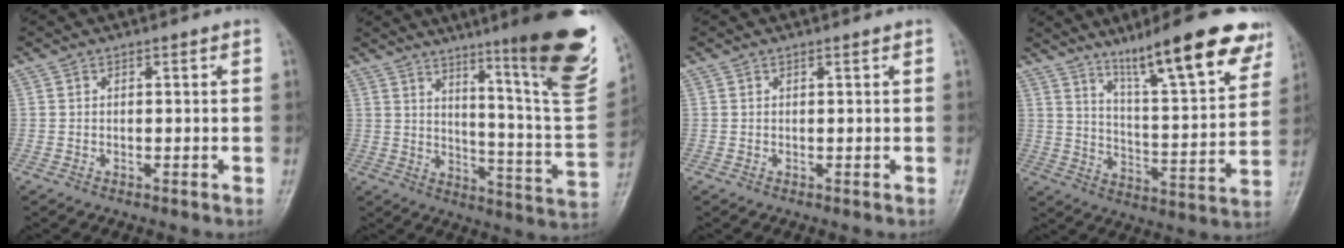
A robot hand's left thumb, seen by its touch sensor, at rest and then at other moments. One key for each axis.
{"total": 23.2, "fx": 13.6, "fy": 2.3, "fz": 18.6, "tx": -0.227, "ty": -0.077, "tz": 0.198}
{"total": 0.0}
{"total": 19.5, "fx": 13.1, "fy": 3.6, "fz": 13.9, "tx": -0.171, "ty": -0.059, "tz": 0.203}